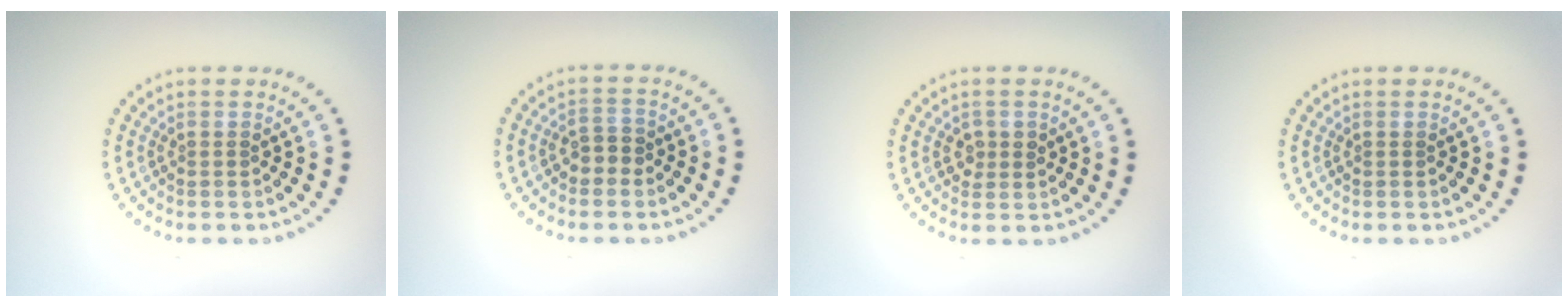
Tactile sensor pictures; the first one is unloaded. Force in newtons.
{"total": 1.8, "press": 1.7, "slide": 0.6}
{"total": 1.5, "press": 1.5, "slide": 0.3}
{"total": 0.0}